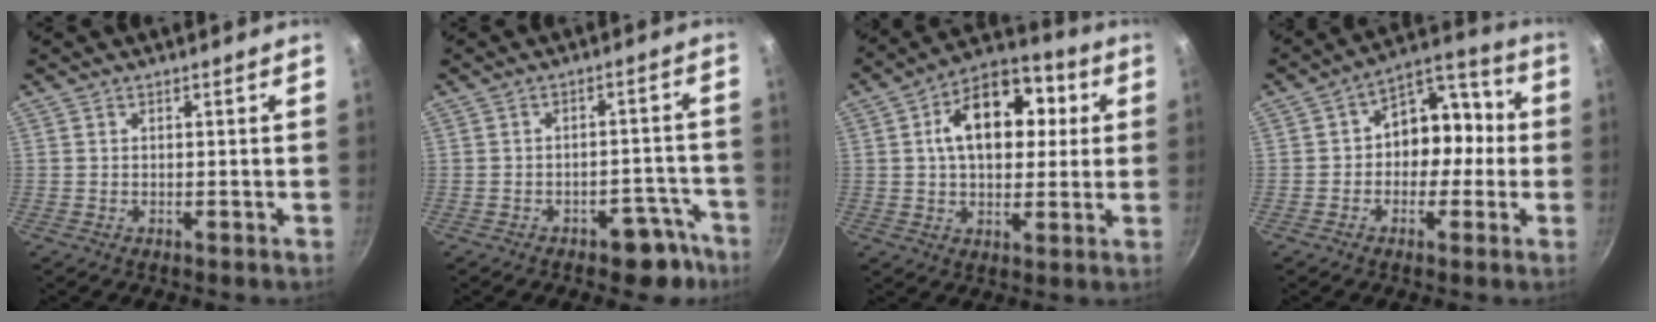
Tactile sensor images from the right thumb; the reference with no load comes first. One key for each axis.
{"total": 7.2, "fx": -4.9, "fy": 3.7, "fz": 3.7, "tx": -0.025, "ty": 0.051, "tz": -0.062}
{"total": 16.4, "fx": 3.5, "fy": 10.2, "fz": 12.4, "tx": -0.155, "ty": 0.019, "tz": 0.046}
{"total": 12.0, "fx": -0.1, "fy": 8.3, "fz": 8.7, "tx": -0.073, "ty": 0.043, "tz": -0.017}